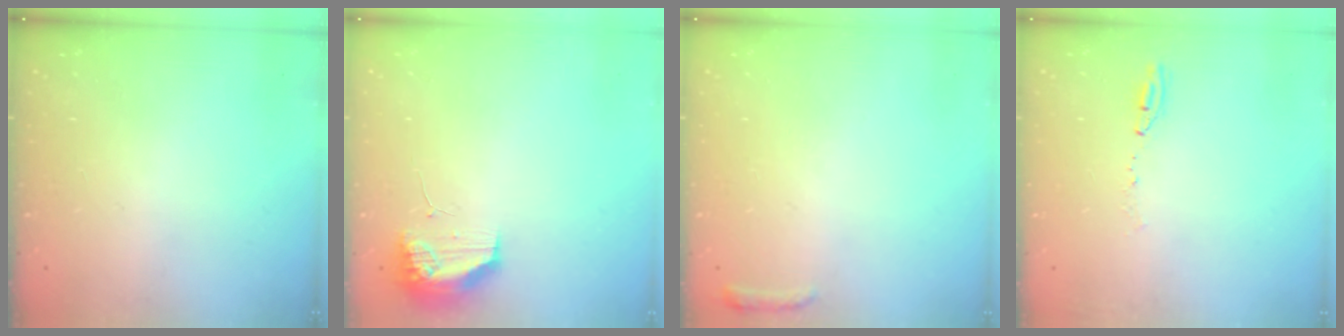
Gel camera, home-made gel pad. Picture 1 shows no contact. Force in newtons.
{"total": 9.7, "press": 9.6, "slide": 1.5}
{"total": 4.7, "press": 4.6, "slide": 0.9}
{"total": 5.7, "press": 5.7, "slide": 0.7}